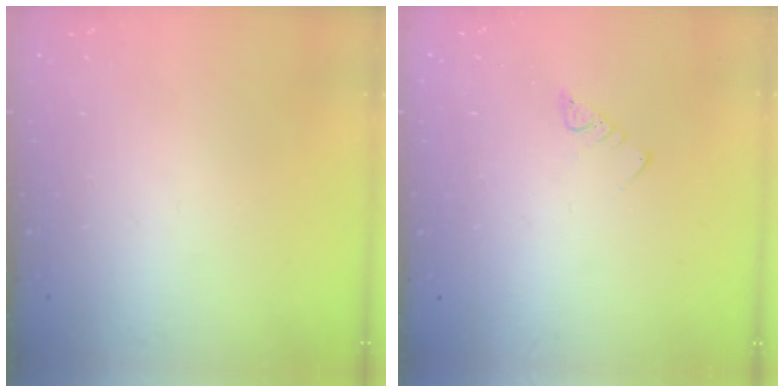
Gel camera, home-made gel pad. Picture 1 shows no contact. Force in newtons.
{"total": 2.7, "press": 2.7, "slide": 0.5}